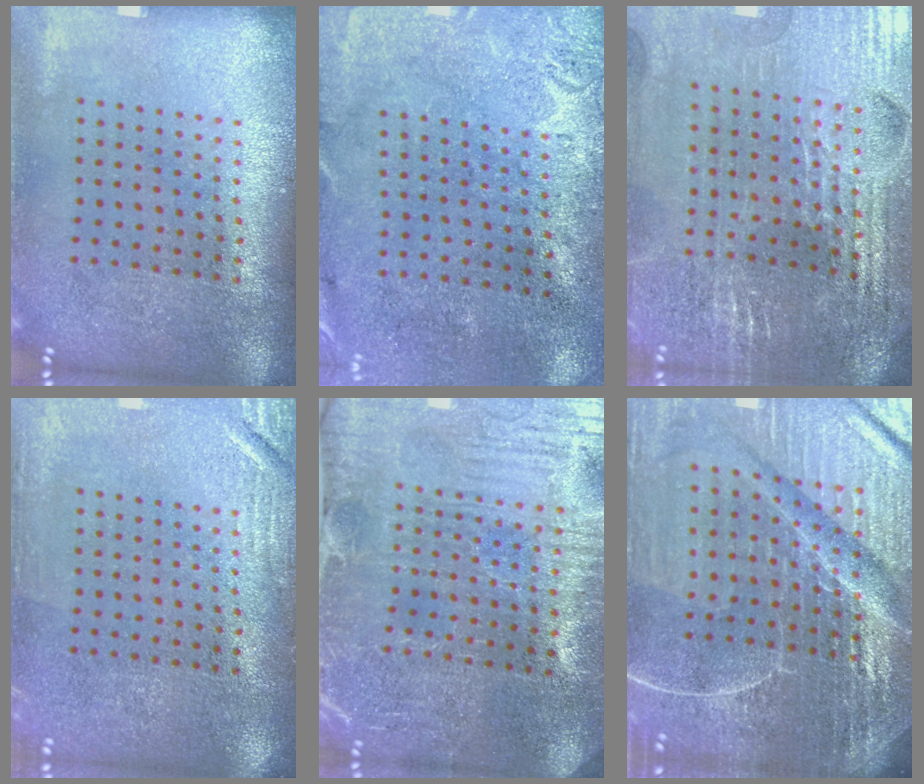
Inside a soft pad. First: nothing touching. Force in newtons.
{"total": 2.9, "press": 2.2, "slide": 1.8}
{"total": 3.4, "press": 3.4, "slide": 0.5}
{"total": 2.3, "press": 2.2, "slide": 0.4}
{"total": 3.9, "press": 3.9, "slide": 0.4}
{"total": 7.1, "press": 6.1, "slide": 3.5}